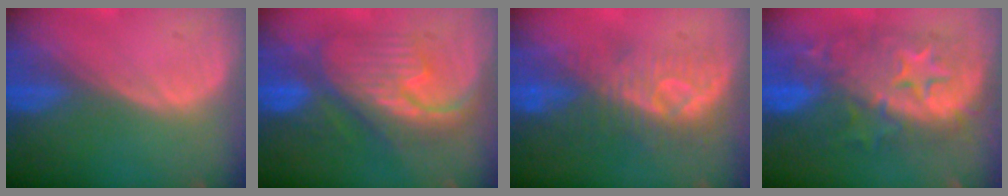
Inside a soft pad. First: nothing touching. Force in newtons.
{"total": 9.4, "press": 9.4, "slide": 0.6}
{"total": 8.2, "press": 7.8, "slide": 2.5}
{"total": 12.3, "press": 12.2, "slide": 1.1}